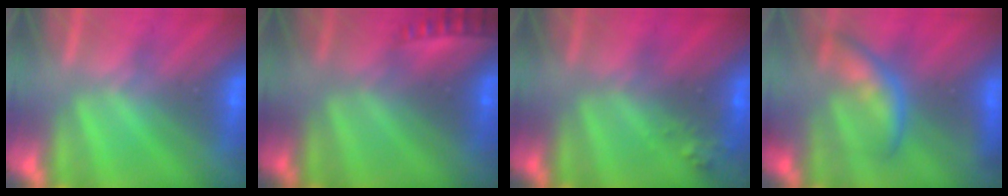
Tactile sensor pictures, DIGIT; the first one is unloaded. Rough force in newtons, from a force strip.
{"total": 2.1}
{"total": 7.1}
{"total": 8.5}